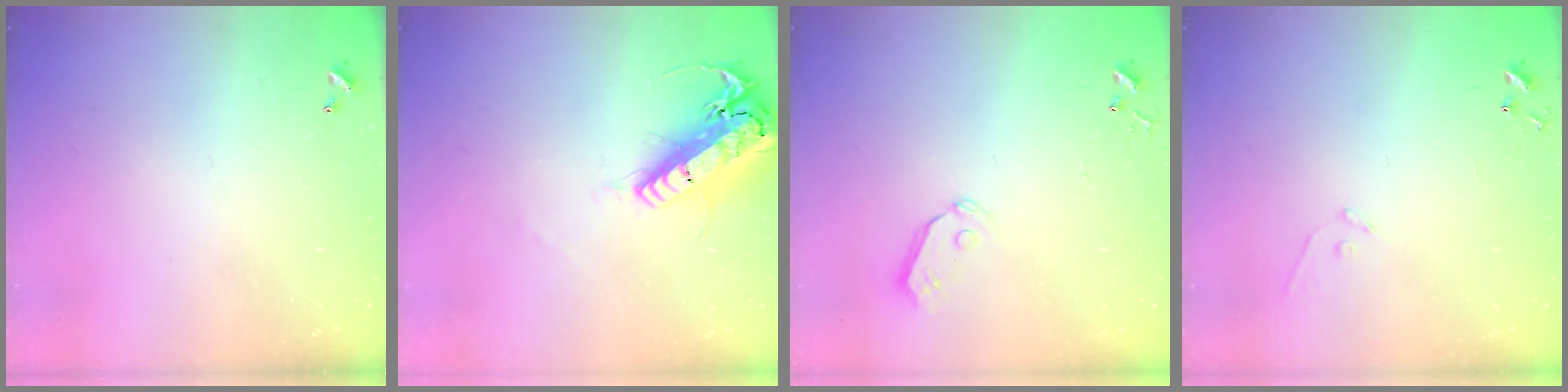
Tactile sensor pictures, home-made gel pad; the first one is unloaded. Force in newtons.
{"total": 20.0, "press": 19.6, "slide": 4.1}
{"total": 5.8, "press": 5.8, "slide": 0.5}
{"total": 7.4, "press": 7.3, "slide": 0.6}